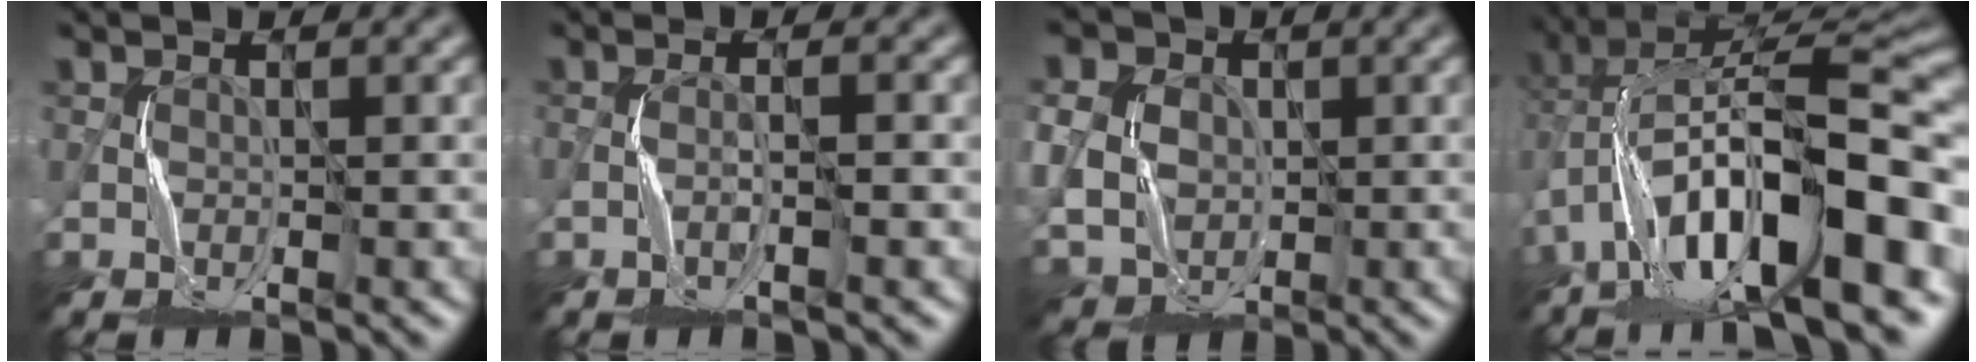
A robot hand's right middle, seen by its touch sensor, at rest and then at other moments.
{"total": 1.5, "force": [-0.6, -0.3, 1.3], "torque": [-0.025, 0.006, -0.016]}
{"total": 8.0, "force": [1.0, 6.8, 4.1], "torque": [-0.090, 0.015, -0.002]}
{"total": 15.7, "force": [-4.8, 5.2, 14.0], "torque": [-0.215, 0.035, -0.079]}